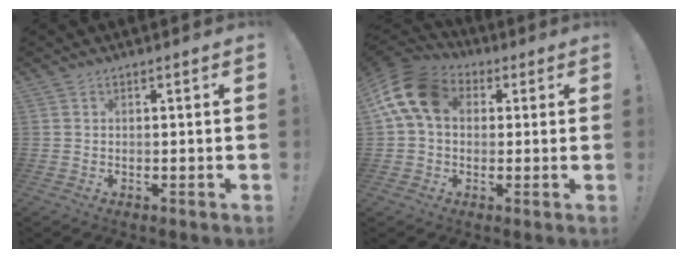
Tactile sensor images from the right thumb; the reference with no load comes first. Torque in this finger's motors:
{"motor_torque": [0.62, 0.58, 1.00, 0.17, 0.07]}